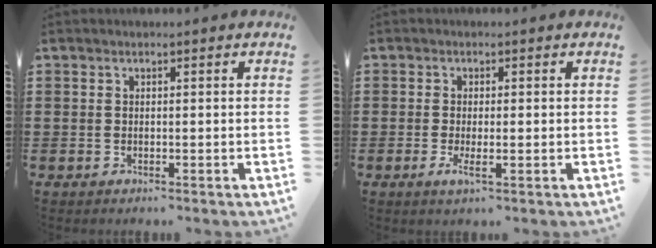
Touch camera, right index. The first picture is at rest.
{"total": 2.3, "force": [-0.6, 0.6, 2.2], "torque": [-0.043, -0.003, -0.012]}